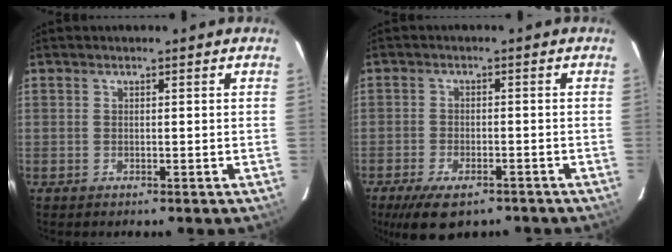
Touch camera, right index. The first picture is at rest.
{"total": 9.3, "force": [-6.5, 3.9, 5.3], "torque": [-0.118, -0.019, -0.104]}